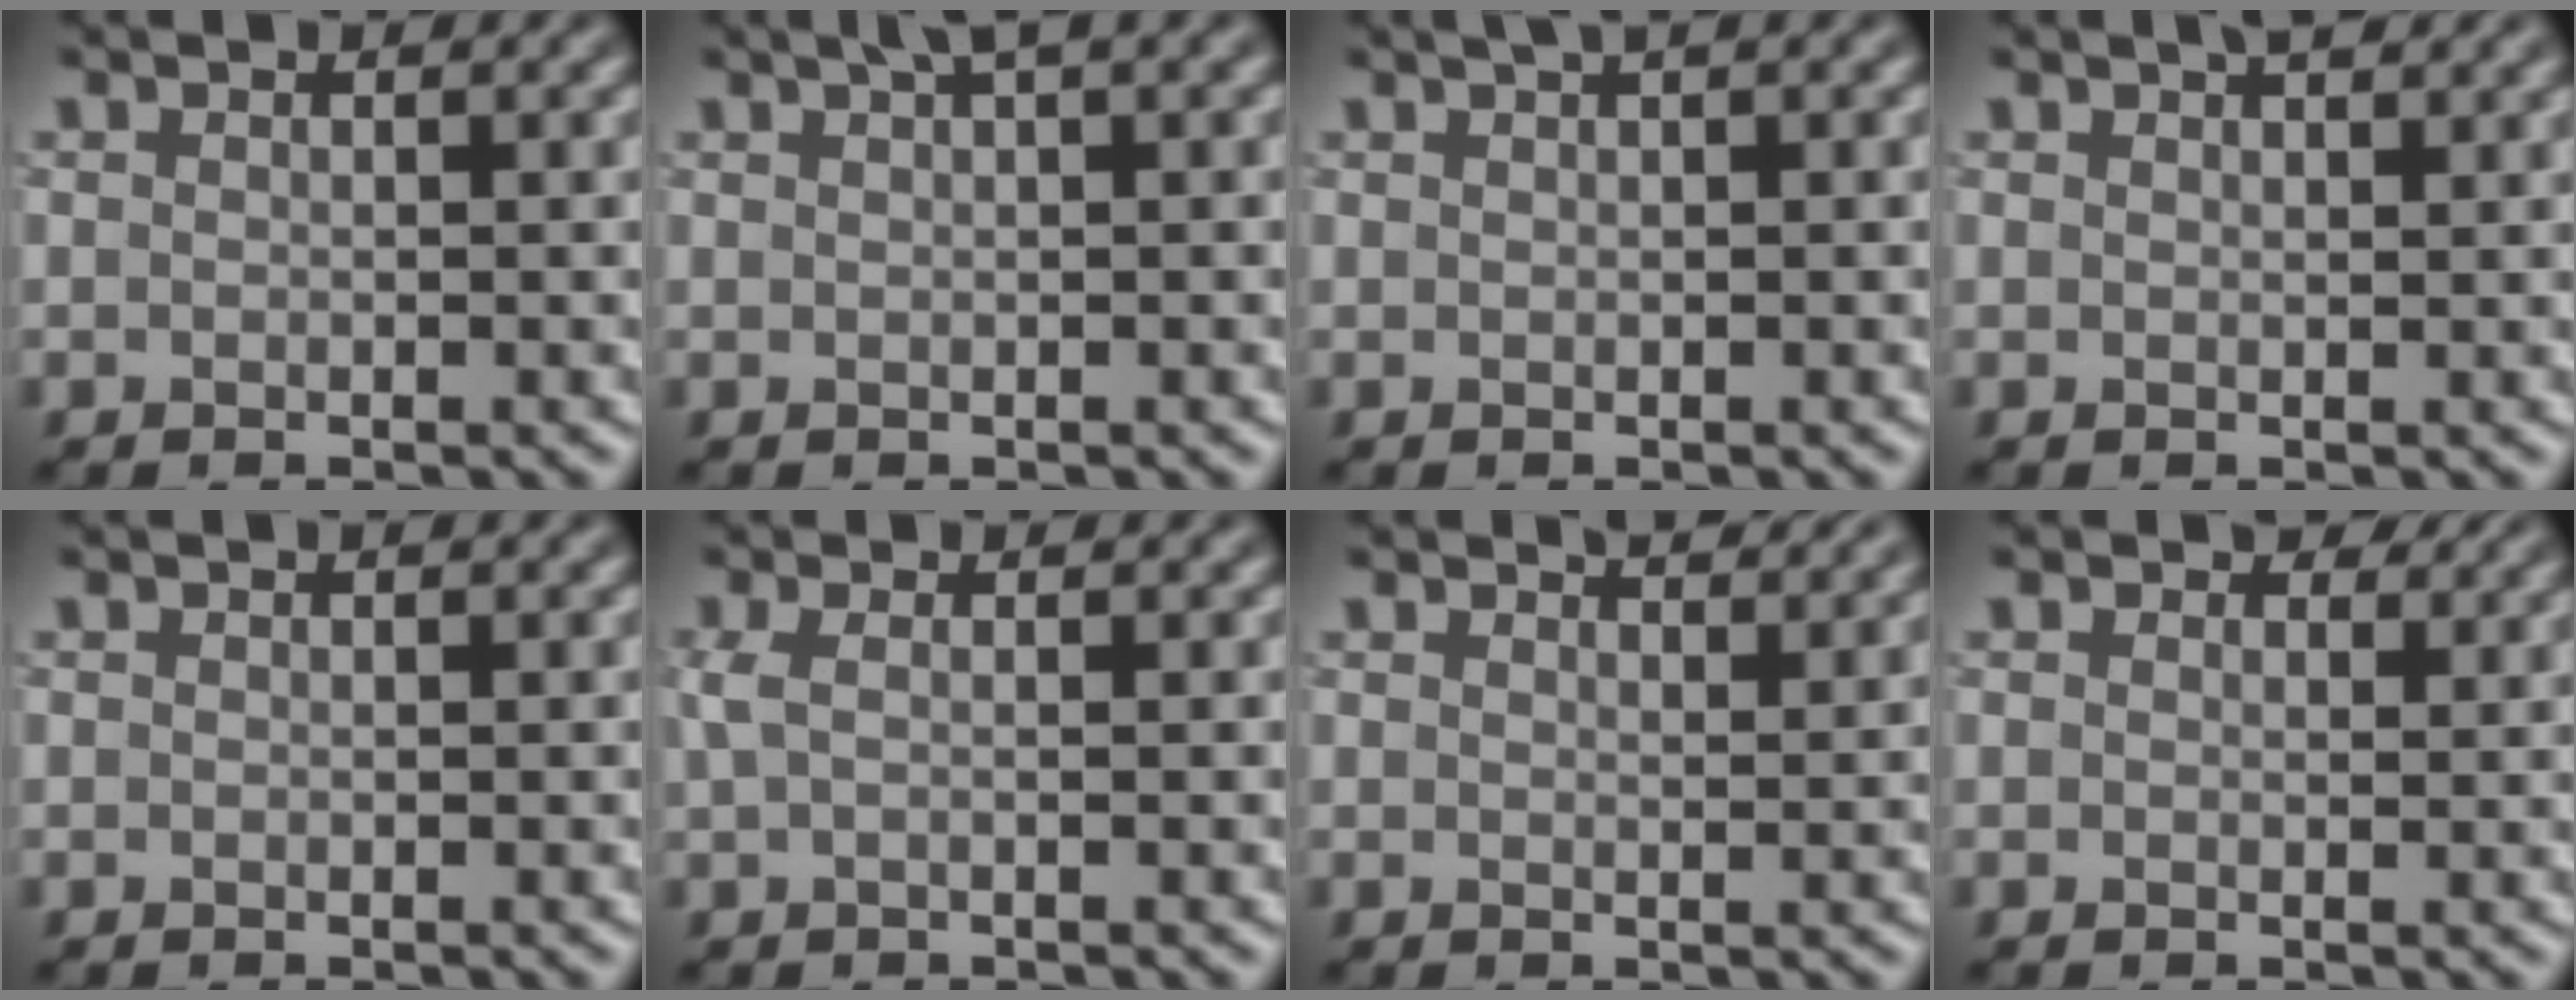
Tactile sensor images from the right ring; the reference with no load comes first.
{"total": 2.4, "force": [1.5, 0.4, 1.8], "torque": [-0.019, 0.009, 0.024]}
{"total": 1.9, "force": [1.2, 0.6, 1.4], "torque": [-0.016, 0.002, 0.012]}
{"total": 2.4, "force": [1.7, 0.8, 1.5], "torque": [-0.002, 0.007, 0.008]}
{"total": 0.0}
{"total": 1.4, "force": [0.3, 0.4, 1.3], "torque": [-0.031, 0.005, 0.004]}
{"total": 2.5, "force": [2.3, 0.5, 0.9], "torque": [-0.005, 0.001, 0.026]}
{"total": 1.6, "force": [1.2, 0.8, 0.7], "torque": [-0.009, -0.004, 0.015]}